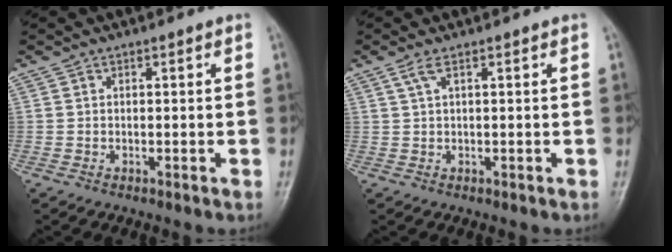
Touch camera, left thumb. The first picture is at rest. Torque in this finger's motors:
{"motor_torque": [0.15, 0.05, 0.18, -0.03, 0.06]}